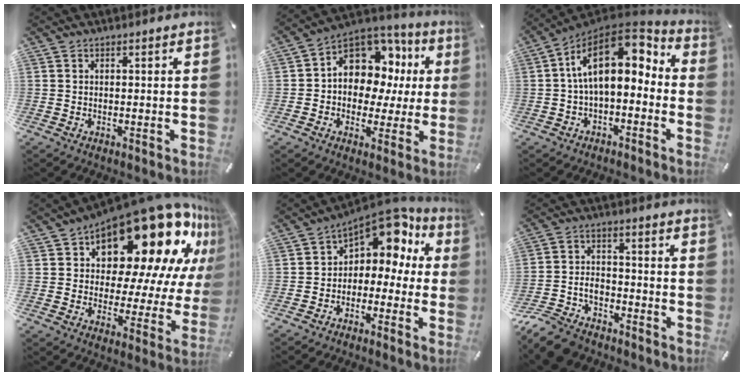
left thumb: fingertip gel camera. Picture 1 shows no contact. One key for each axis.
{"total": 12.2, "fx": 3.9, "fy": 9.9, "fz": 6.0, "tx": -0.103, "ty": -0.033, "tz": 0.076}
{"total": 15.4, "fx": 3.4, "fy": 8.9, "fz": 12.0, "tx": -0.214, "ty": -0.026, "tz": 0.055}
{"total": 24.8, "fx": 16.5, "fy": 11.4, "fz": 14.6, "tx": -0.208, "ty": -0.124, "tz": 0.278}
{"total": 9.6, "fx": 5.9, "fy": 6.2, "fz": 4.4, "tx": -0.073, "ty": -0.048, "tz": 0.105}
{"total": 9.7, "fx": -7.7, "fy": 4.8, "fz": 3.2, "tx": -0.062, "ty": 0.037, "tz": -0.148}